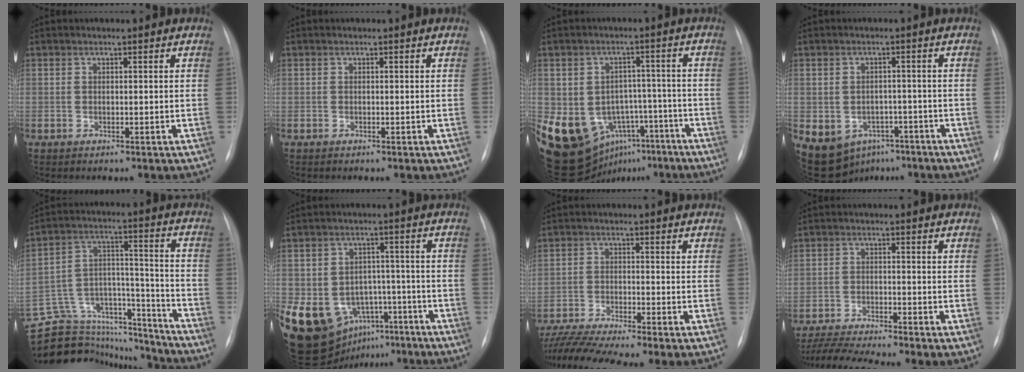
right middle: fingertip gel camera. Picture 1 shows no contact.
{"total": 0.0}
{"total": 21.2, "force": [-9.2, 16.5, 9.5], "torque": [-0.212, 0.038, -0.112]}
{"total": 16.3, "force": [-8.4, 12.7, 6.0], "torque": [-0.164, 0.008, -0.096]}
{"total": 23.5, "force": [-21.4, 8.3, 4.9], "torque": [-0.144, 0.051, -0.321]}
{"total": 17.9, "force": [-8.8, 13.4, 8.1], "torque": [-0.168, 0.028, -0.119]}
{"total": 10.4, "force": [-8.6, -0.2, 5.8], "torque": [-0.110, -0.017, -0.144]}
{"total": 7.9, "force": [-6.9, -0.6, 3.9], "torque": [-0.074, -0.016, -0.116]}